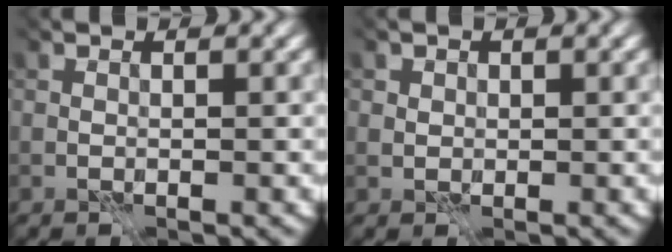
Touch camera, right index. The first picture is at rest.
{"total": 1.7, "force": [0.9, 1.4, 0.5], "torque": [-0.020, 0.002, 0.017]}